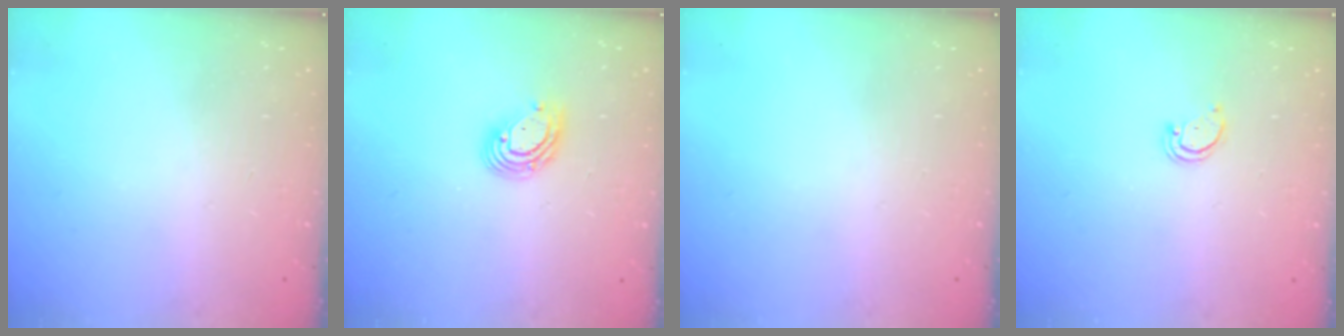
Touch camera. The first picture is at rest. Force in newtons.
{"total": 8.0, "press": 7.8, "slide": 1.5}
{"total": 0.0}
{"total": 1.5, "press": 1.5, "slide": 0.1}